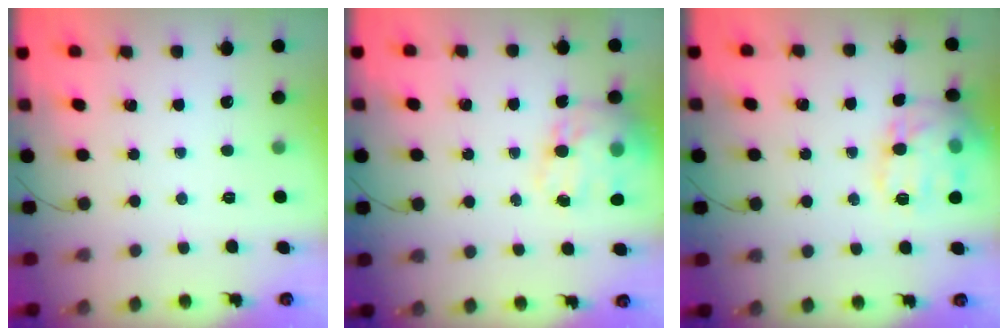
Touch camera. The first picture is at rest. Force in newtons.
{"total": 16.1, "press": 15.6, "slide": 4.1}
{"total": 16.7, "press": 16.6, "slide": 1.2}